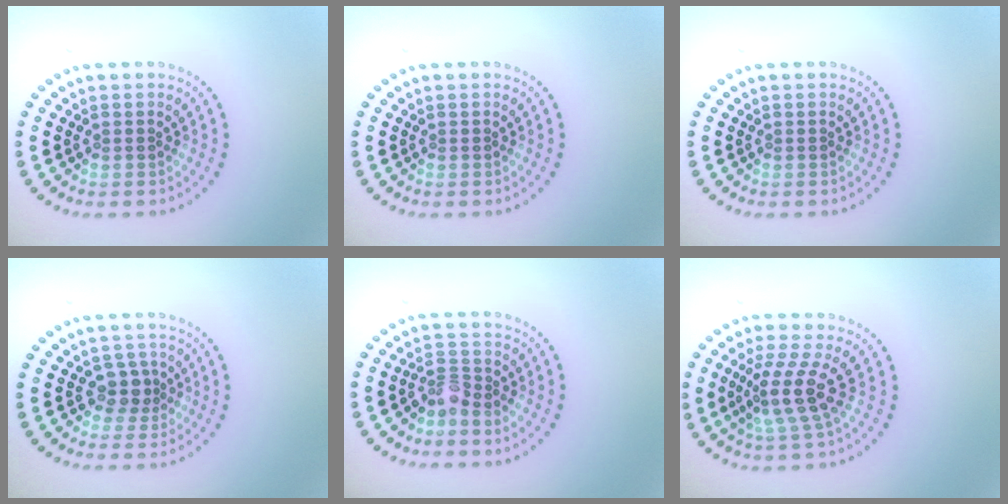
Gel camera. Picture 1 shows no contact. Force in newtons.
{"total": 0.0}
{"total": 0.0}
{"total": 2.1, "press": 1.7, "slide": 1.2}
{"total": 2.0, "press": 1.5, "slide": 1.4}
{"total": 3.8, "press": 2.9, "slide": 2.4}